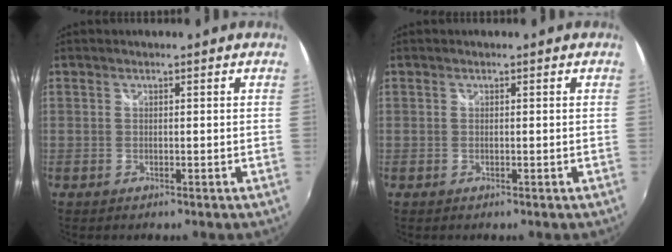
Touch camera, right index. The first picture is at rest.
{"total": 0.0}